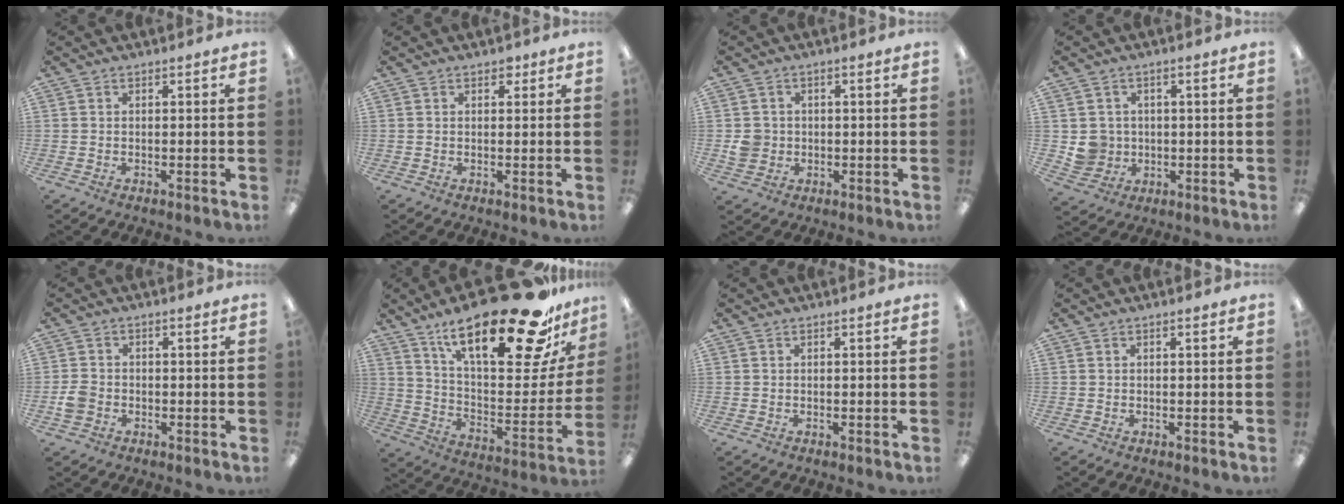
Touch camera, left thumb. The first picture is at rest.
{"total": 1.7, "force": [1.0, 1.1, 0.8], "torque": [-0.001, -0.004, 0.014]}
{"total": 4.2, "force": [-0.3, 4.0, 1.3], "torque": [-0.018, 0.006, -0.005]}
{"total": 5.4, "force": [0.4, 5.3, 0.8], "torque": [-0.013, 0.006, 0.013]}
{"total": 3.4, "force": [-1.3, 2.7, 1.7], "torque": [-0.026, 0.009, -0.023]}
{"total": 28.9, "force": [19.0, 8.8, 20.0], "torque": [-0.291, -0.123, 0.307]}
{"total": 0.0}
{"total": 0.0}